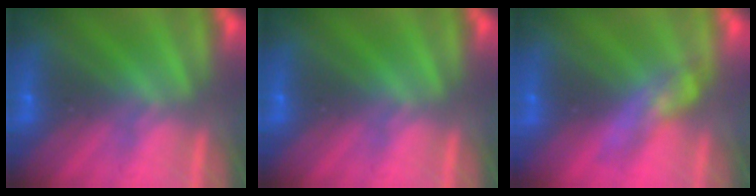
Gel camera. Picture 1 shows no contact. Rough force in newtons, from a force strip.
{"total": 0.0}
{"total": 2.7}